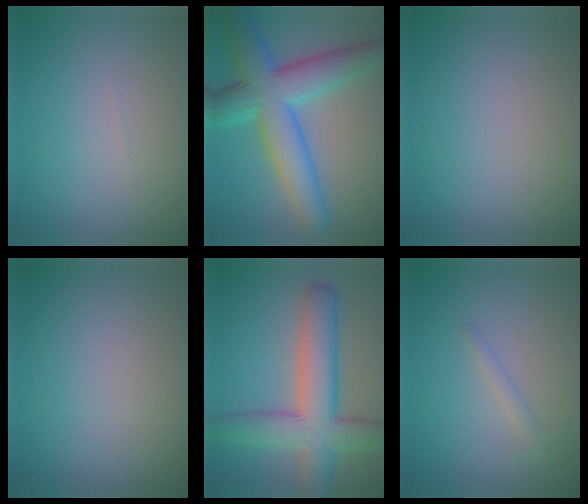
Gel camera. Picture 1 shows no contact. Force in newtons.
{"total": 9.5, "press": 9.5, "slide": 0.1}
{"total": 0.0}
{"total": 0.0}
{"total": 8.2, "press": 8.1, "slide": 0.4}
{"total": 1.1, "press": 1.1, "slide": 0.1}